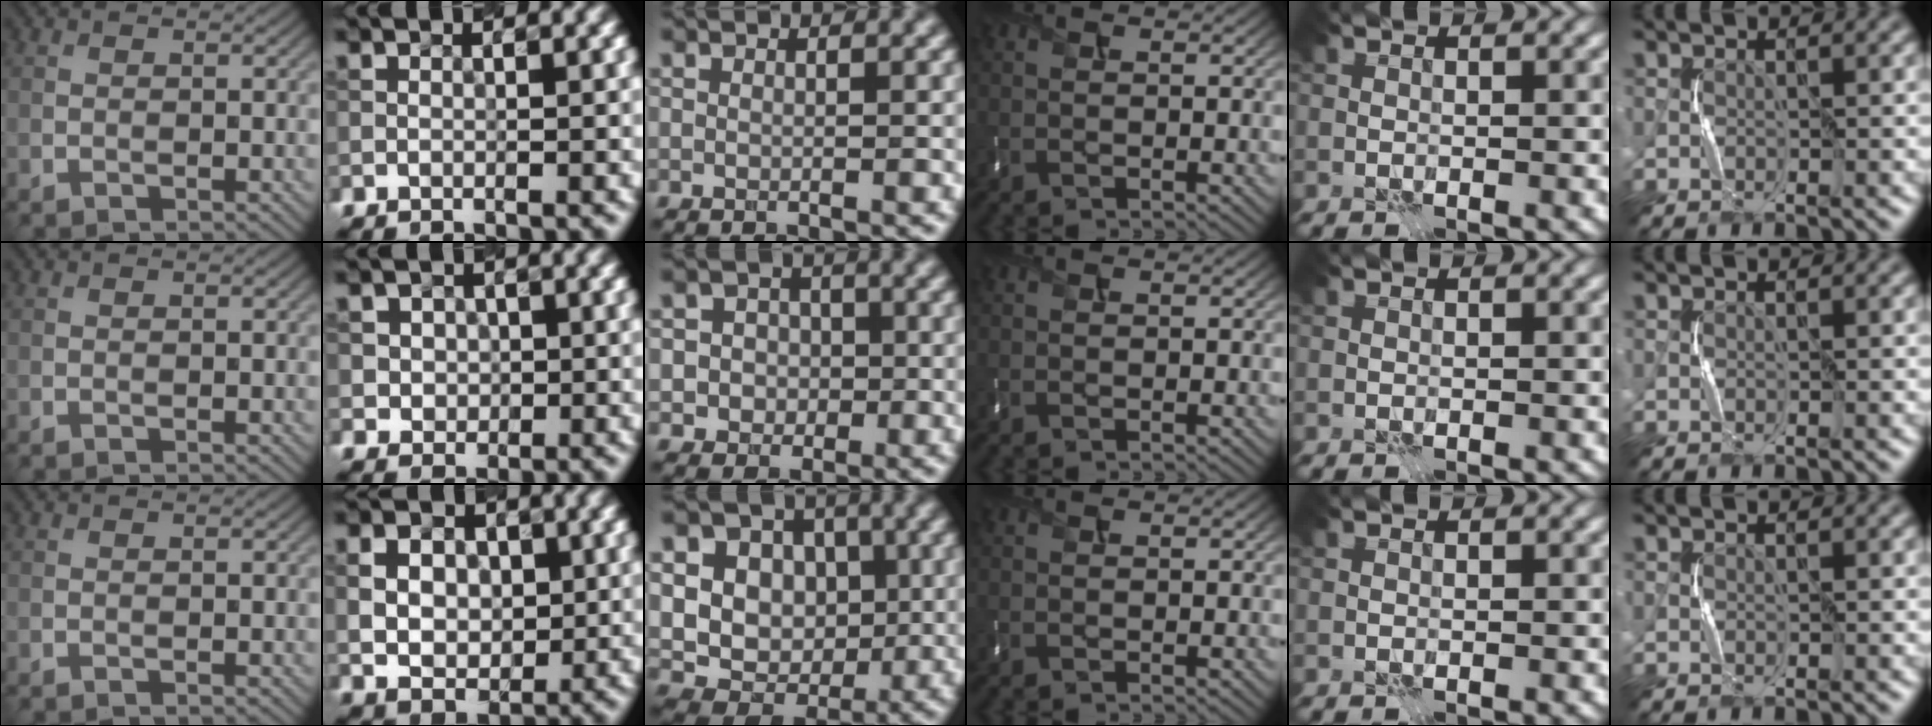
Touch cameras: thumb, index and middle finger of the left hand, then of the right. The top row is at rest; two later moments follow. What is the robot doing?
{"motion": "press", "object": "memory foam"}